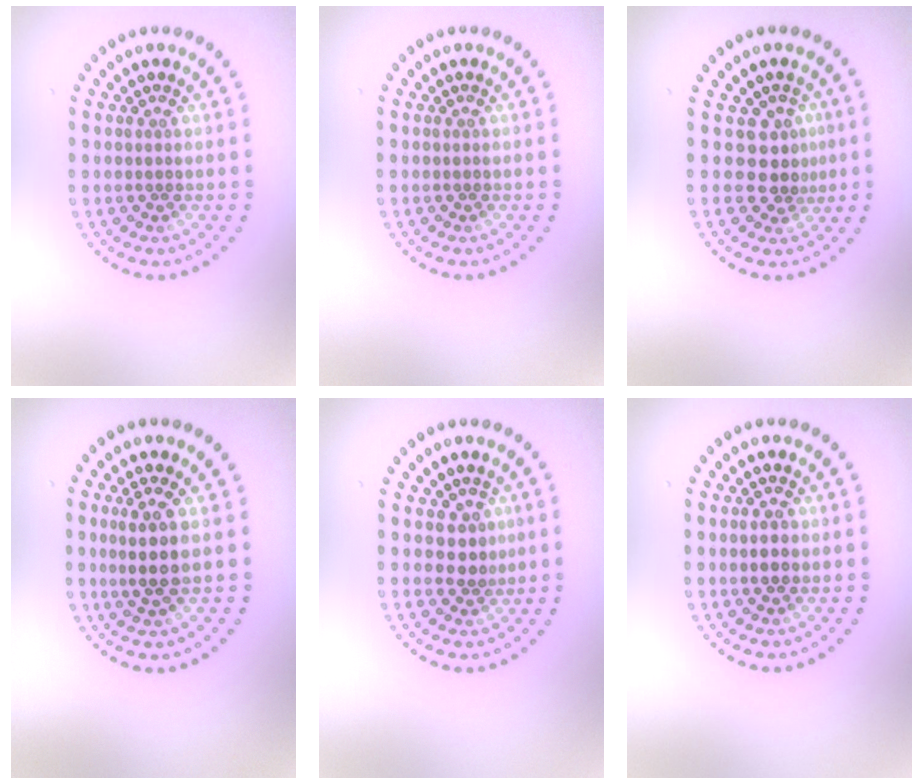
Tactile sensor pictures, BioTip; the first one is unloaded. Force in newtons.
{"total": 0.0}
{"total": 2.6, "press": 1.9, "slide": 1.8}
{"total": 2.5, "press": 2.1, "slide": 1.3}
{"total": 2.0, "press": 1.7, "slide": 1.1}
{"total": 2.1, "press": 2.1, "slide": 0.2}